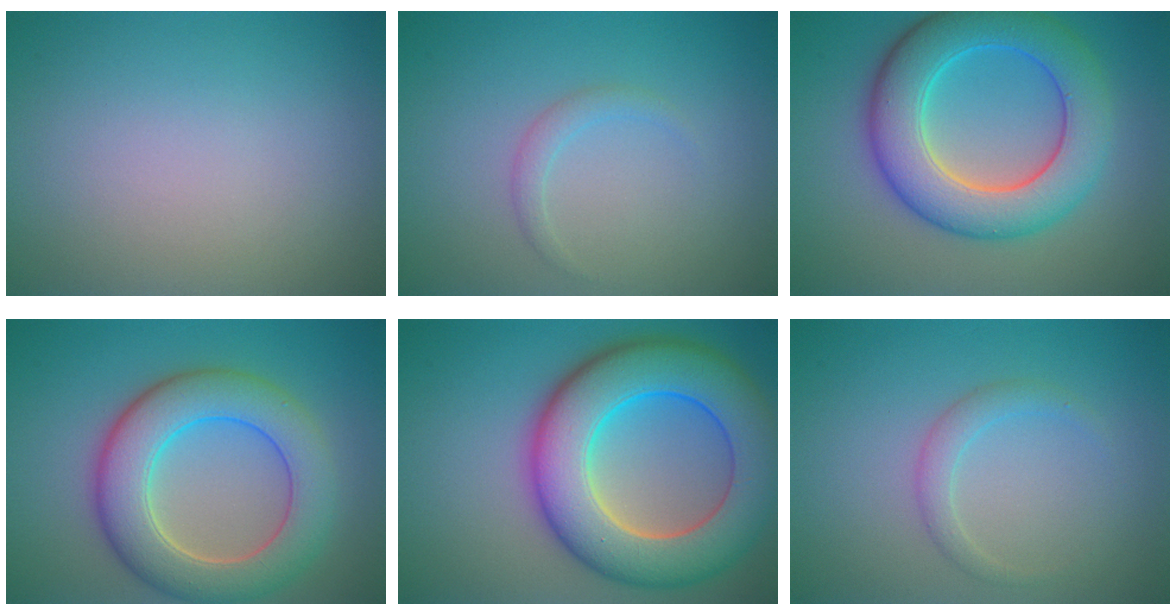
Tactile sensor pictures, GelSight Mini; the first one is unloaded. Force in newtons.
{"total": 1.2, "press": 1.1, "slide": 0.1}
{"total": 8.7, "press": 8.7, "slide": 0.2}
{"total": 8.1, "press": 8.1, "slide": 0.5}
{"total": 11.9, "press": 11.9, "slide": 0.3}
{"total": 1.7, "press": 1.7, "slide": 0.1}